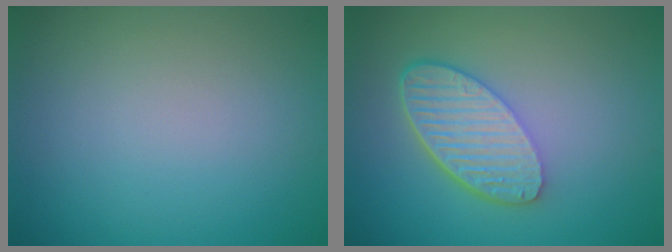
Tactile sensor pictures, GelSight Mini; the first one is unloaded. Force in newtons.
{"total": 5.8, "press": 4.4, "slide": 3.8}